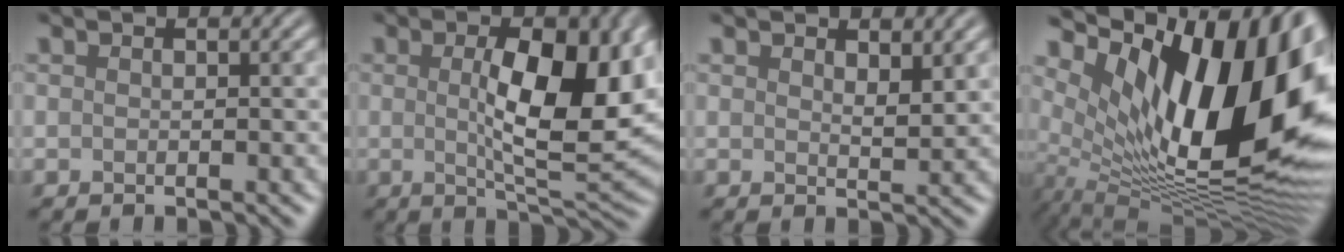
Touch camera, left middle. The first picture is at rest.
{"total": 9.7, "force": [1.2, 3.2, 9.1], "torque": [-0.132, -0.004, 0.023]}
{"total": 1.8, "force": [1.3, 0.5, 1.1], "torque": [-0.016, -0.006, 0.025]}
{"total": 16.7, "force": [4.4, 7.2, 14.4], "torque": [-0.212, -0.006, 0.071]}